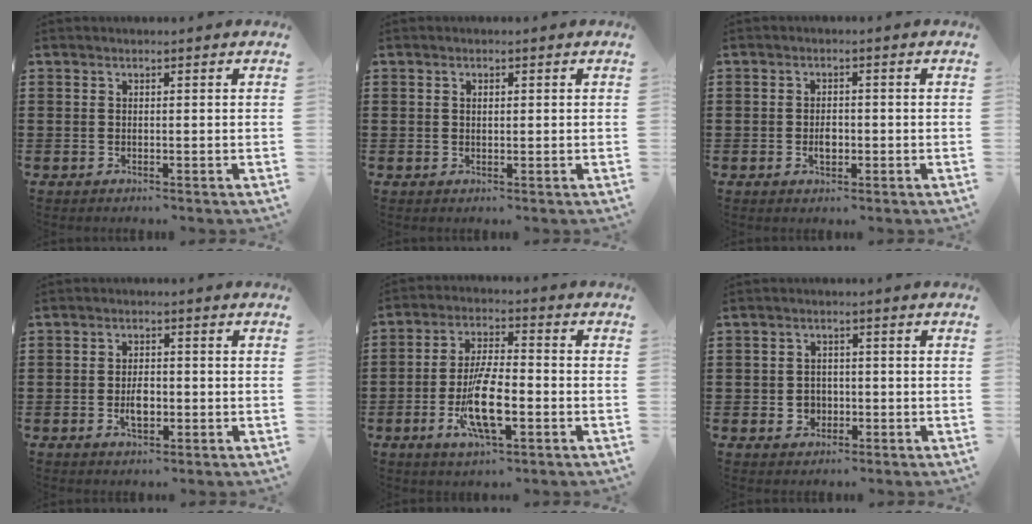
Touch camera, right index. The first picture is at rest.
{"total": 0.7, "force": [0.1, 0.3, 0.6], "torque": [-0.014, 0.001, 0.002]}
{"total": 2.2, "force": [-0.4, 1.3, 1.8], "torque": [-0.033, 0.003, -0.007]}
{"total": 3.3, "force": [-0.7, 1.7, 2.7], "torque": [-0.056, -0.001, -0.013]}
{"total": 10.2, "force": [-3.0, 3.4, 9.2], "torque": [-0.187, -0.011, -0.054]}
{"total": 2.6, "force": [-0.8, 2.3, 0.9], "torque": [-0.026, 0.002, -0.018]}